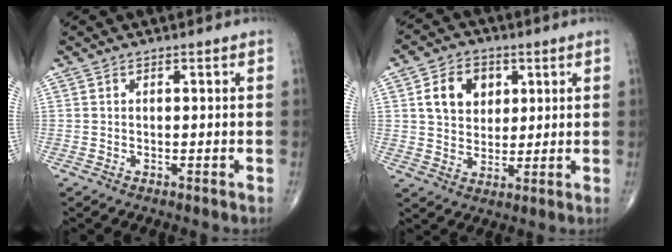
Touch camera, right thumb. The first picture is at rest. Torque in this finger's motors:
{"motor_torque": [1.12, 1.09, 0.27, -0.12, 0.24]}